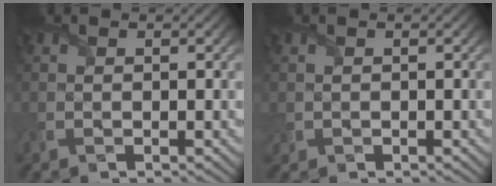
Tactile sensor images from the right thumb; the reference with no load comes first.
{"total": 0.9, "force": [0.0, 0.8, 0.2], "torque": [-0.008, -0.007, -0.001]}